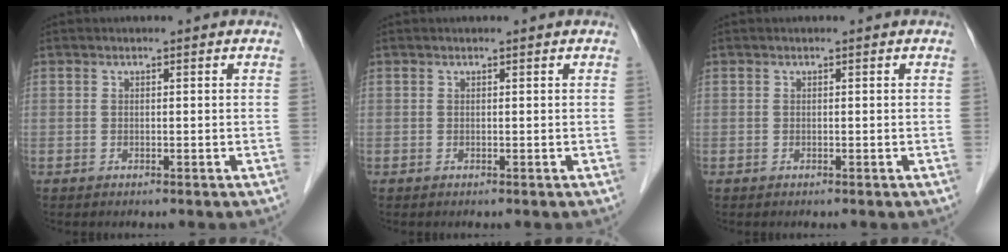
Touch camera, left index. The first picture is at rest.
{"total": 0.0}
{"total": 0.0}